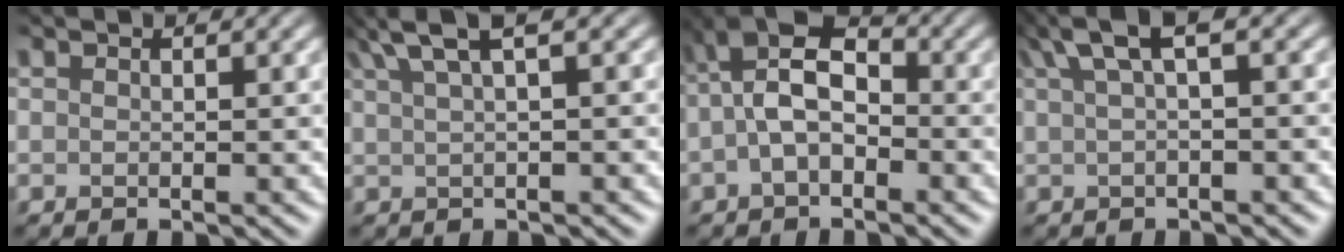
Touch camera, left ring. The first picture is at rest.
{"total": 3.3, "force": [2.2, 0.2, 2.4], "torque": [-0.040, 0.015, 0.043]}
{"total": 5.3, "force": [-0.8, 3.1, 4.2], "torque": [-0.084, 0.016, -0.026]}
{"total": 3.3, "force": [1.5, 0.5, 2.9], "torque": [-0.048, 0.012, 0.027]}